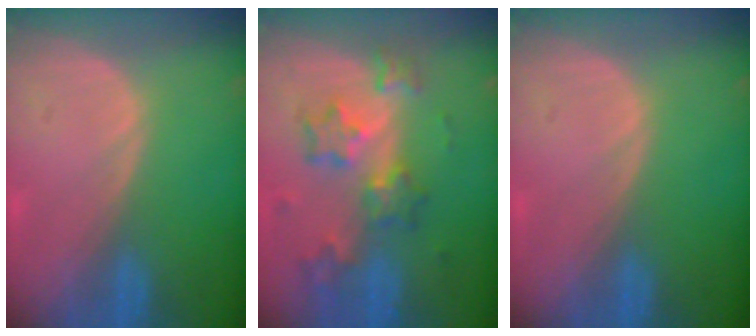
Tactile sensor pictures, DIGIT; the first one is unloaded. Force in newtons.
{"total": 8.4, "press": 7.3, "slide": 4.1}
{"total": 0.0}